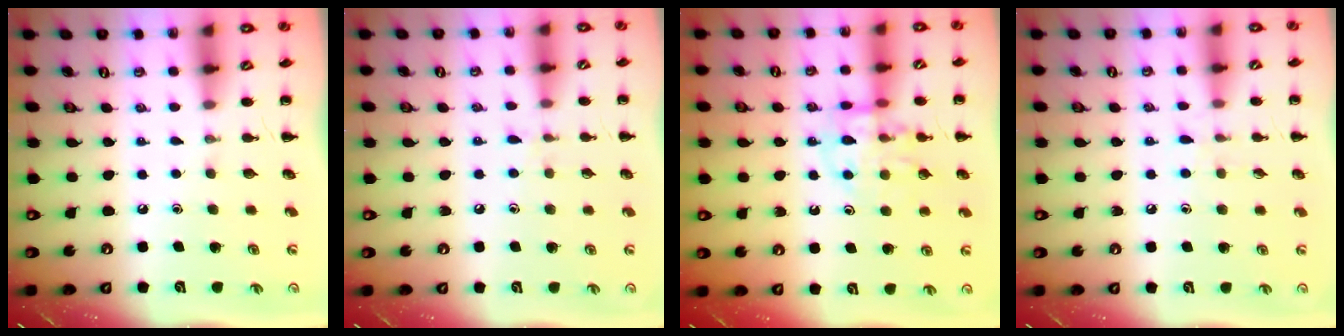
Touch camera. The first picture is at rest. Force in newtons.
{"total": 4.8, "press": 4.4, "slide": 1.9}
{"total": 11.8, "press": 11.6, "slide": 1.7}
{"total": 6.9, "press": 6.7, "slide": 1.9}